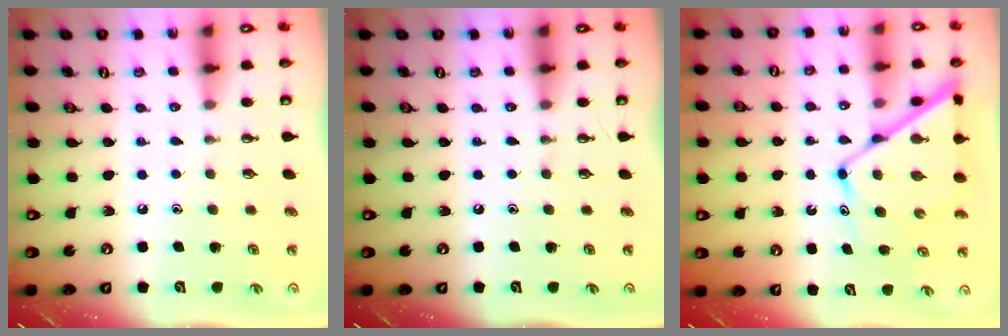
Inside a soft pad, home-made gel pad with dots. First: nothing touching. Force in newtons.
{"total": 0.0}
{"total": 13.3, "press": 13.2, "slide": 1.3}